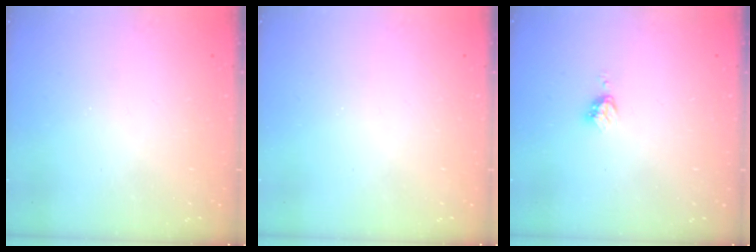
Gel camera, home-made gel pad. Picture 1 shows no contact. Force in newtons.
{"total": 0.0}
{"total": 3.4, "press": 3.4, "slide": 0.4}